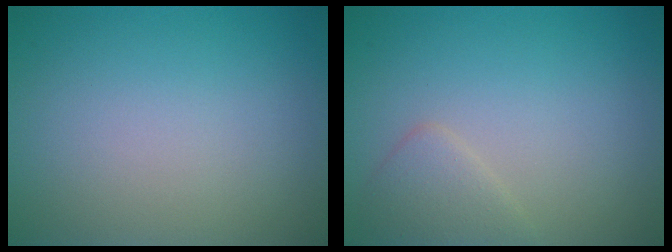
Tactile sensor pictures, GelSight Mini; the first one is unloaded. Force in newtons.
{"total": 1.8, "press": 1.8, "slide": 0.0}